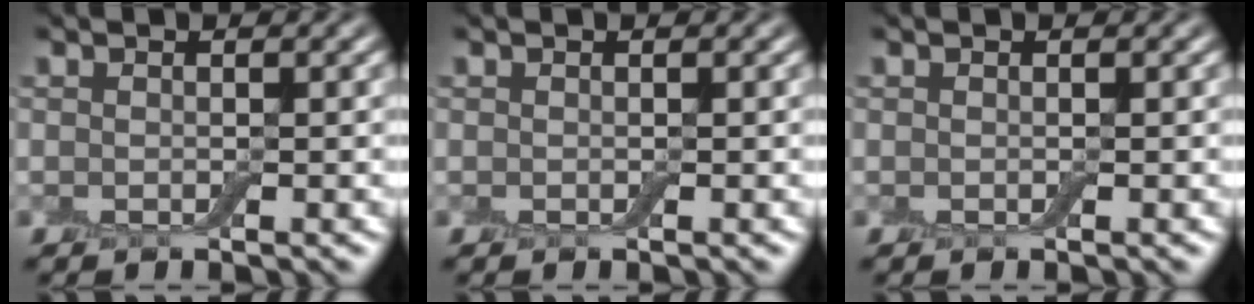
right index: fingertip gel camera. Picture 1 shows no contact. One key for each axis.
{"total": 0.0}
{"total": 0.0}